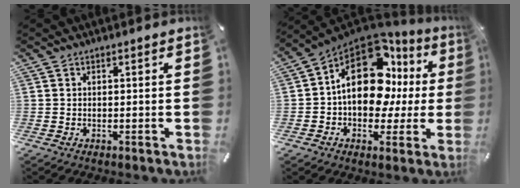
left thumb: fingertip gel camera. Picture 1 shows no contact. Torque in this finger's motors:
{"motor_torque": [2.48, 2.53, 0.64, 0.04, 0.57]}